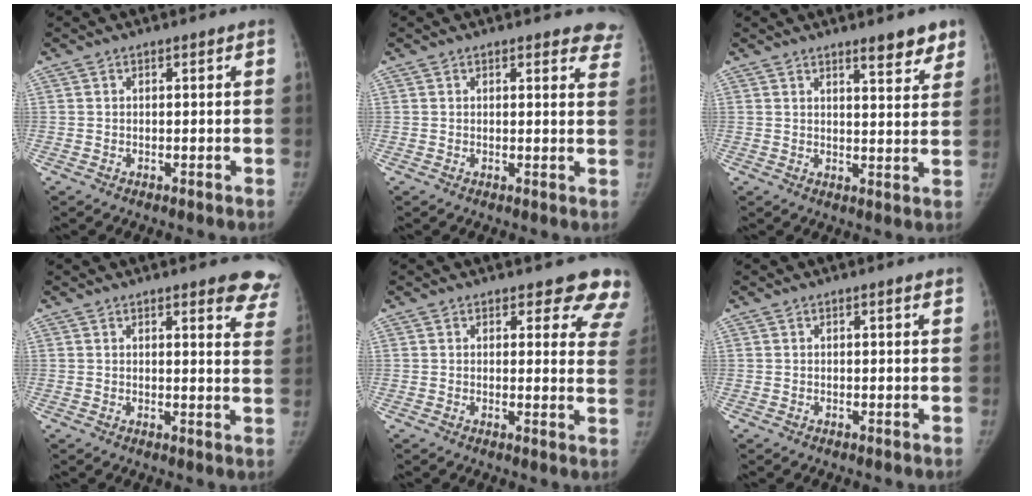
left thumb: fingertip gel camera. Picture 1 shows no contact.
{"total": 6.7, "force": [6.0, 2.3, 1.7], "torque": [0.029, -0.024, 0.041]}
{"total": 6.3, "force": [4.7, 1.6, 3.9], "torque": [-0.030, -0.031, 0.061]}
{"total": 10.0, "force": [8.0, 2.7, 5.4], "torque": [-0.019, -0.037, 0.068]}
{"total": 10.2, "force": [9.2, 3.8, 2.0], "torque": [0.038, -0.056, 0.067]}
{"total": 0.9, "force": [0.6, 0.1, 0.7], "torque": [-0.008, 0.000, 0.006]}